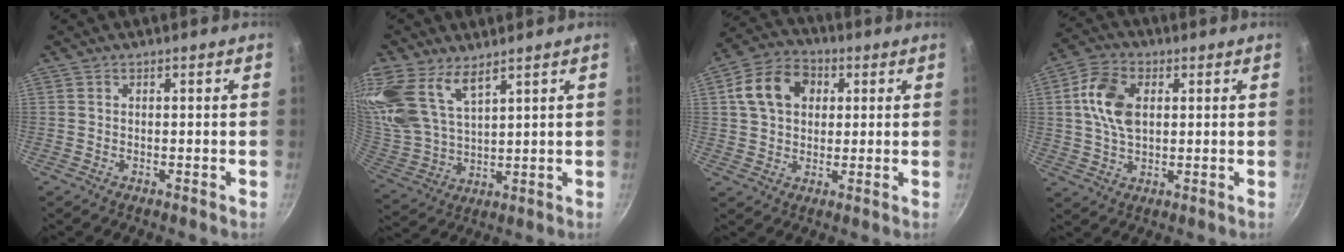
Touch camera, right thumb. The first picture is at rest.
{"total": 18.0, "force": [9.9, 9.3, 11.8], "torque": [-0.279, -0.014, 0.210]}
{"total": 11.6, "force": [2.9, 8.7, 7.1], "torque": [-0.108, 0.011, 0.042]}
{"total": 10.6, "force": [2.1, 6.6, 8.1], "torque": [-0.153, 0.006, 0.037]}